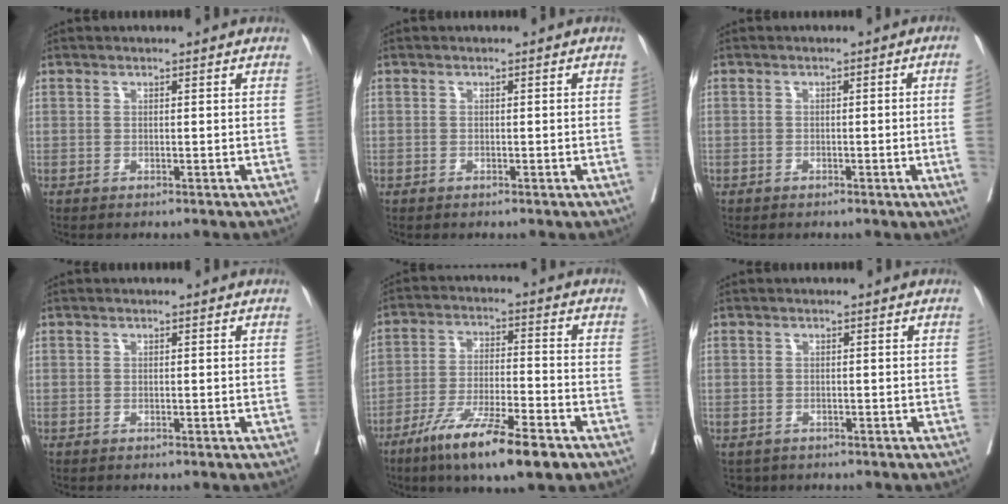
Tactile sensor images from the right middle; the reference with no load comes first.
{"total": 0.0}
{"total": 3.7, "force": [-0.9, -0.8, 3.6], "torque": [-0.043, 0.002, -0.012]}
{"total": 0.0}
{"total": 13.1, "force": [-8.2, 1.4, 10.0], "torque": [-0.180, -0.028, -0.142]}
{"total": 2.0, "force": [-1.4, 1.4, 0.3], "torque": [-0.006, -0.001, -0.020]}